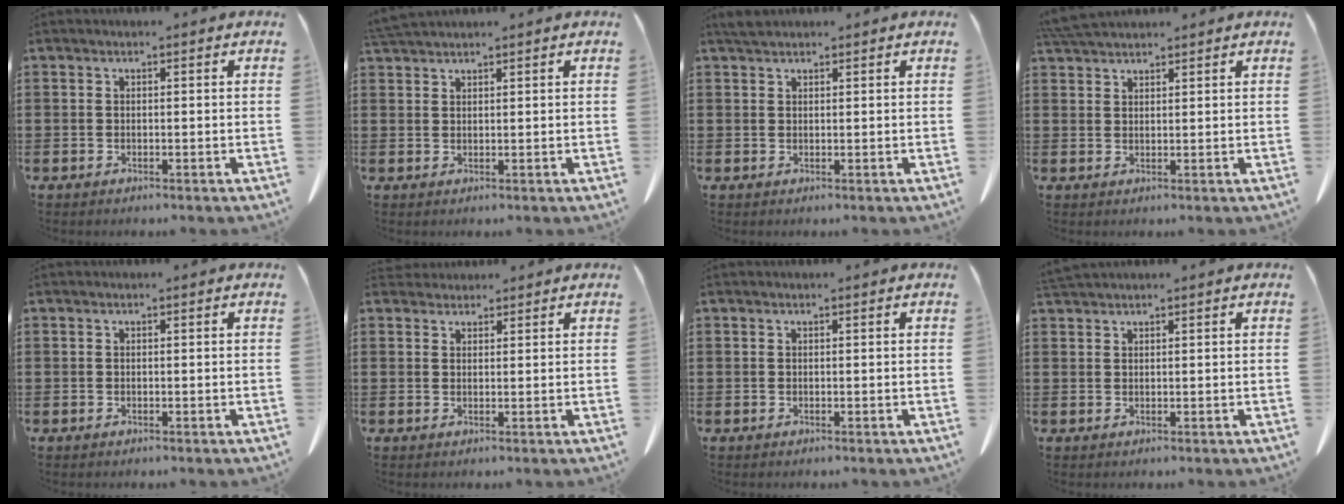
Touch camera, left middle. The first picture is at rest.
{"total": 2.5, "force": [2.4, 0.1, 0.7], "torque": [-0.021, -0.004, 0.048]}
{"total": 1.6, "force": [1.4, 0.5, 0.5], "torque": [-0.015, 0.001, 0.029]}
{"total": 3.6, "force": [3.4, 0.4, 1.1], "torque": [-0.032, -0.005, 0.068]}
{"total": 0.0}
{"total": 2.1, "force": [2.0, 0.7, 0.2], "torque": [-0.010, 0.000, 0.040]}
{"total": 0.0}
{"total": 1.5, "force": [1.5, 0.0, 0.4], "torque": [-0.012, -0.003, 0.030]}